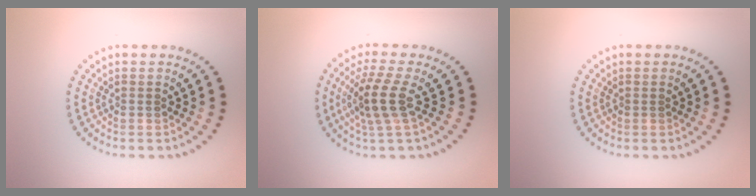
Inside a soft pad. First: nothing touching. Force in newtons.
{"total": 3.8, "press": 2.9, "slide": 2.5}
{"total": 0.0}